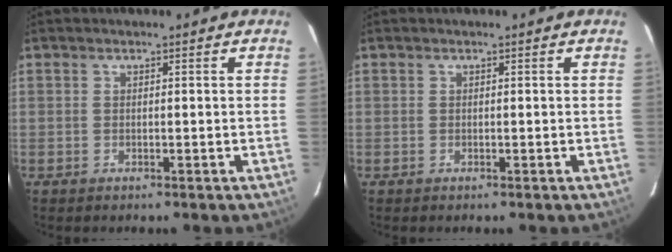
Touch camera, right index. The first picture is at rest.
{"total": 0.0}